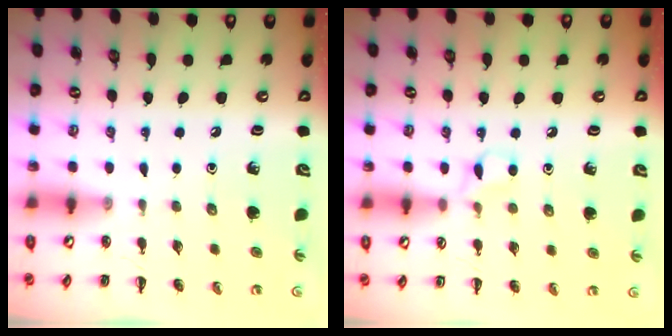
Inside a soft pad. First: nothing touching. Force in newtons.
{"total": 3.4, "press": 3.2, "slide": 1.1}